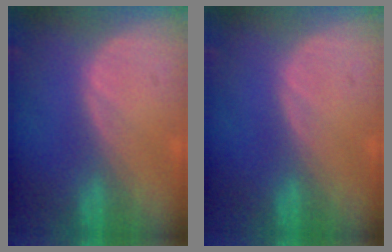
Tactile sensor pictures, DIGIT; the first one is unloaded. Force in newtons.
{"total": 0.0}